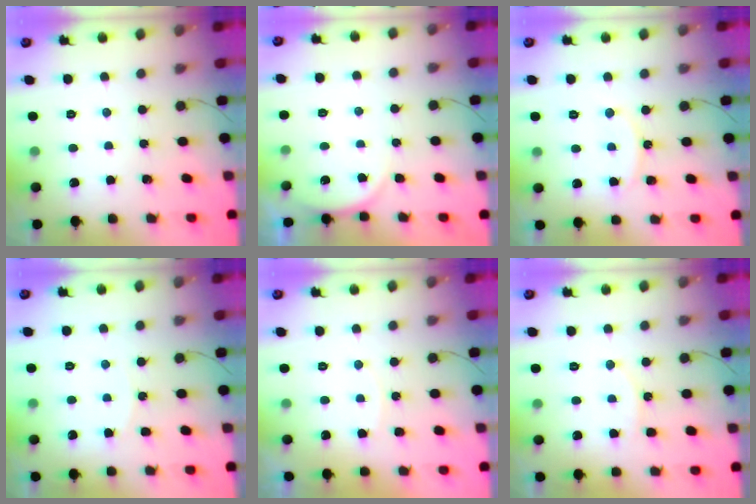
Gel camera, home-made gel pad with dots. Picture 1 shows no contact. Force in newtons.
{"total": 3.8, "press": 3.2, "slide": 2.2}
{"total": 9.1, "press": 9.1, "slide": 0.6}
{"total": 5.6, "press": 5.6, "slide": 0.6}
{"total": 4.7, "press": 4.7, "slide": 0.4}
{"total": 6.8, "press": 6.8, "slide": 0.5}